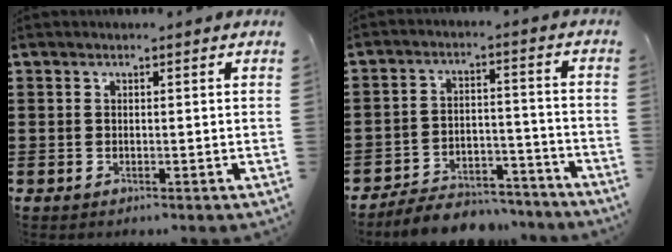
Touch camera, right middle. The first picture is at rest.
{"total": 6.8, "force": [-6.5, 1.3, 1.1], "torque": [-0.010, 0.020, -0.125]}